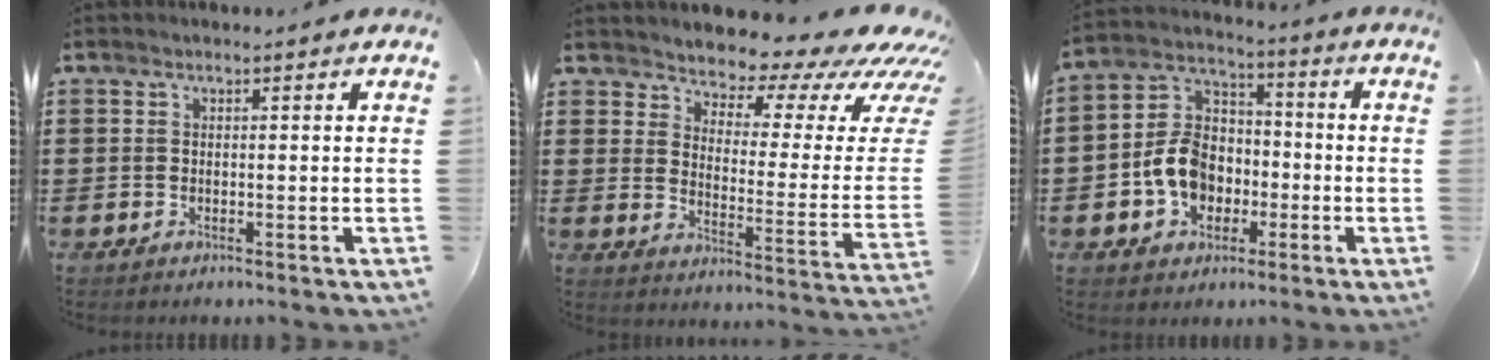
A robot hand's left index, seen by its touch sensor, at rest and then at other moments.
{"total": 6.2, "force": [5.5, 1.9, 2.0], "torque": [-0.048, -0.056, 0.090]}
{"total": 9.3, "force": [-2.7, 7.3, 5.0], "torque": [-0.138, 0.018, -0.056]}